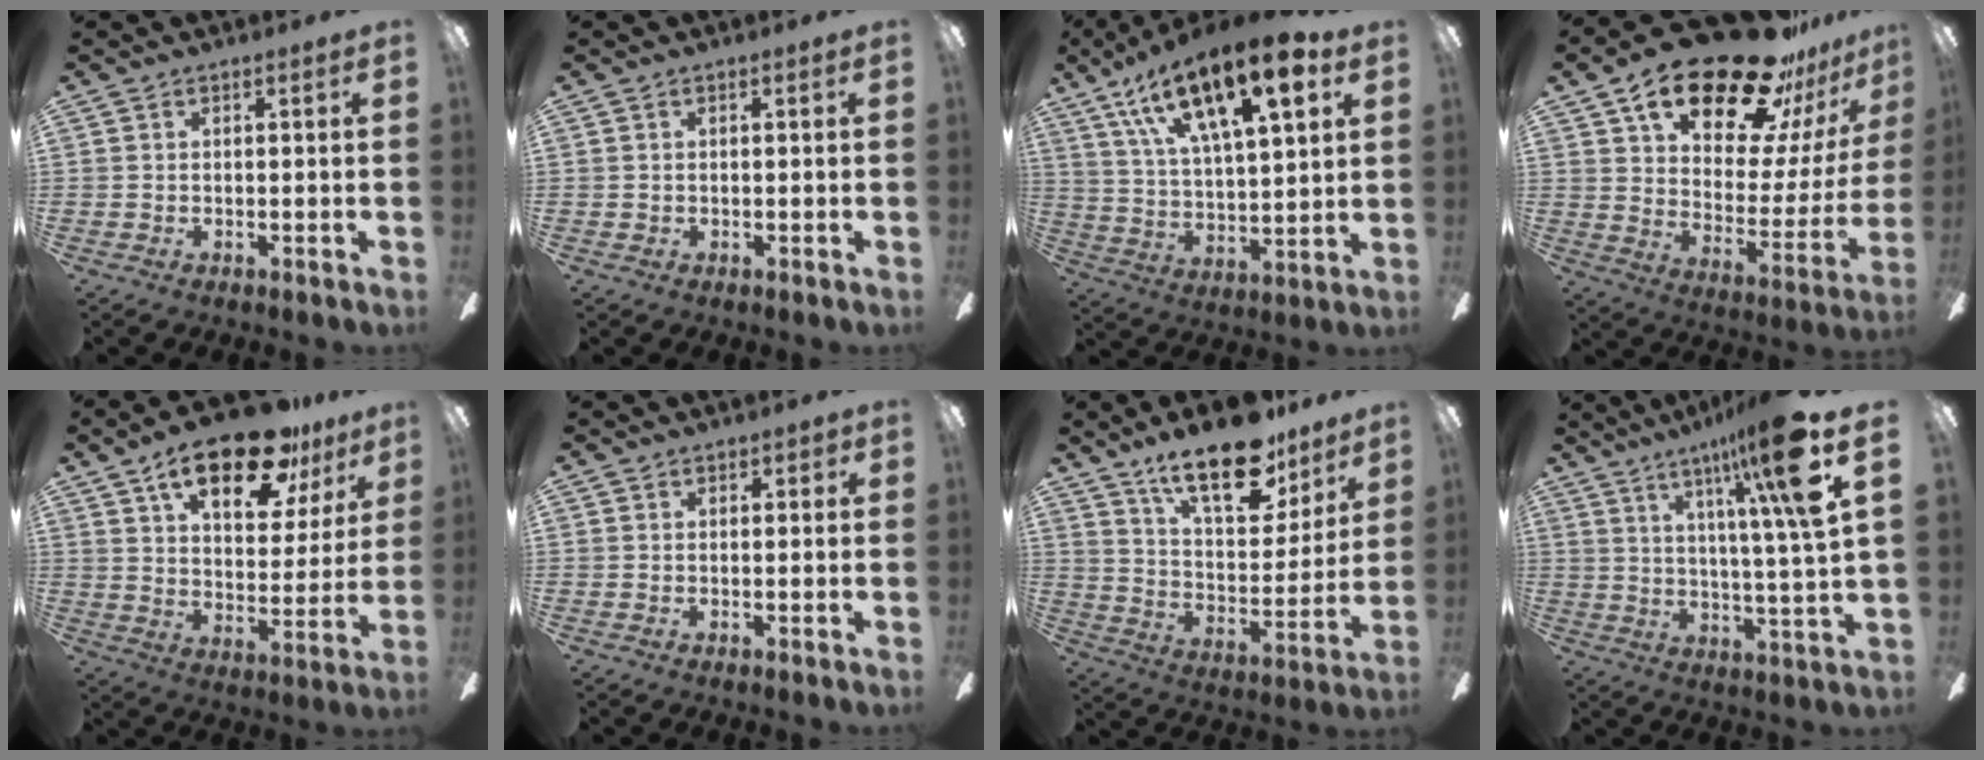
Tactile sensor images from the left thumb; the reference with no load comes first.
{"total": 0.6, "force": [0.1, 0.5, 0.1], "torque": [-0.002, 0.005, 0.001]}
{"total": 21.3, "force": [12.8, 7.3, 15.3], "torque": [-0.260, -0.059, 0.212]}
{"total": 26.2, "force": [18.8, 10.4, 15.0], "torque": [-0.228, -0.118, 0.316]}
{"total": 20.9, "force": [13.6, 8.7, 13.3], "torque": [-0.199, -0.069, 0.225]}
{"total": 1.0, "force": [0.6, 0.7, 0.3], "torque": [-0.005, 0.003, 0.011]}
{"total": 20.7, "force": [14.8, 8.2, 12.0], "torque": [-0.194, -0.086, 0.255]}
{"total": 16.3, "force": [9.0, 1.3, 13.6], "torque": [-0.227, -0.035, 0.127]}